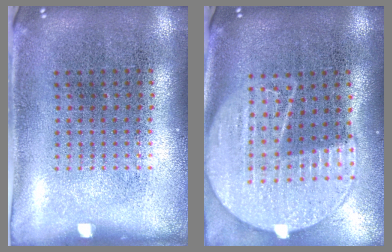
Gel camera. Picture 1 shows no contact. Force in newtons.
{"total": 2.1, "press": 1.9, "slide": 1.0}